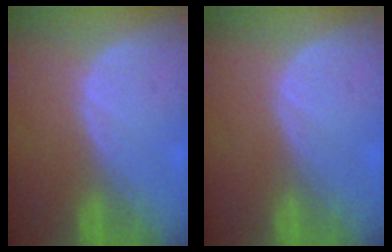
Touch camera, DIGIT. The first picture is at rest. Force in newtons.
{"total": 0.0}